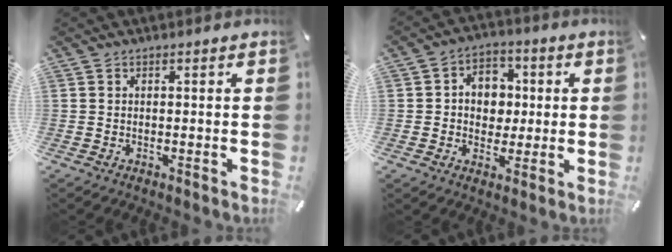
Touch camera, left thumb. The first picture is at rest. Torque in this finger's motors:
{"motor_torque": [1.35, 1.29, 0.46, 0.18, 0.07]}